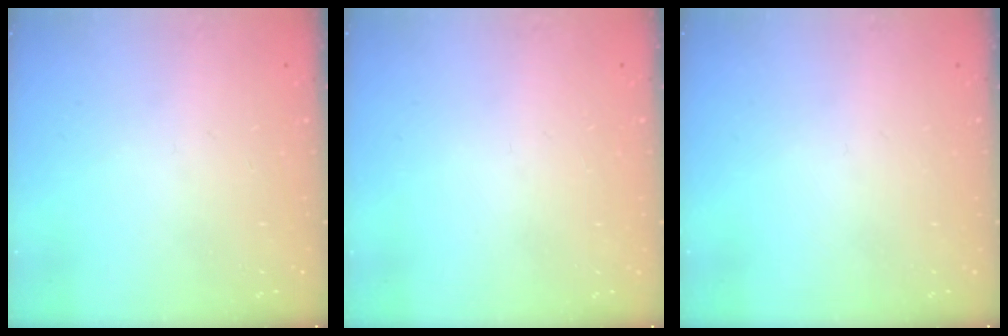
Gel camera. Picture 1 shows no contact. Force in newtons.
{"total": 0.0}
{"total": 0.0}